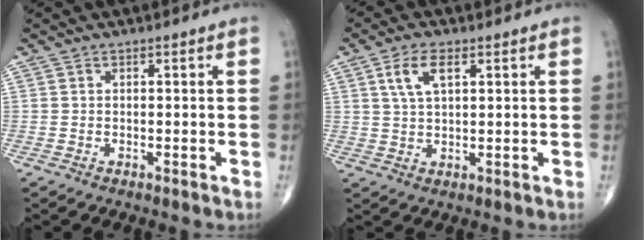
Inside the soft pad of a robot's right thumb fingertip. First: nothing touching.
{"total": 5.7, "force": [2.3, 2.6, 4.5], "torque": [-0.086, -0.003, 0.047]}